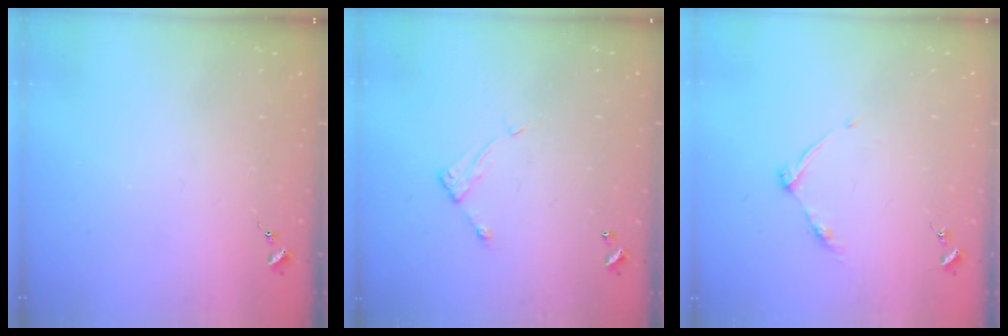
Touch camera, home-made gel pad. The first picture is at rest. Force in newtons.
{"total": 5.0, "press": 5.0, "slide": 0.2}
{"total": 6.0, "press": 6.0, "slide": 0.7}